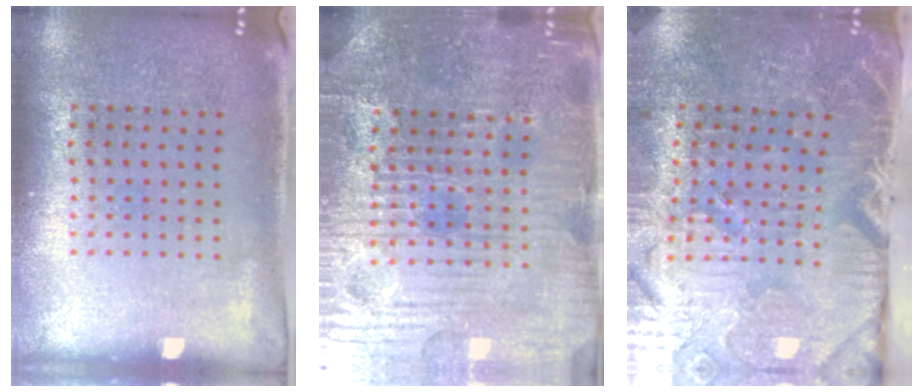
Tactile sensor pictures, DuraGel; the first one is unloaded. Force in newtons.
{"total": 5.3, "press": 5.0, "slide": 1.6}
{"total": 4.1, "press": 4.1, "slide": 0.8}